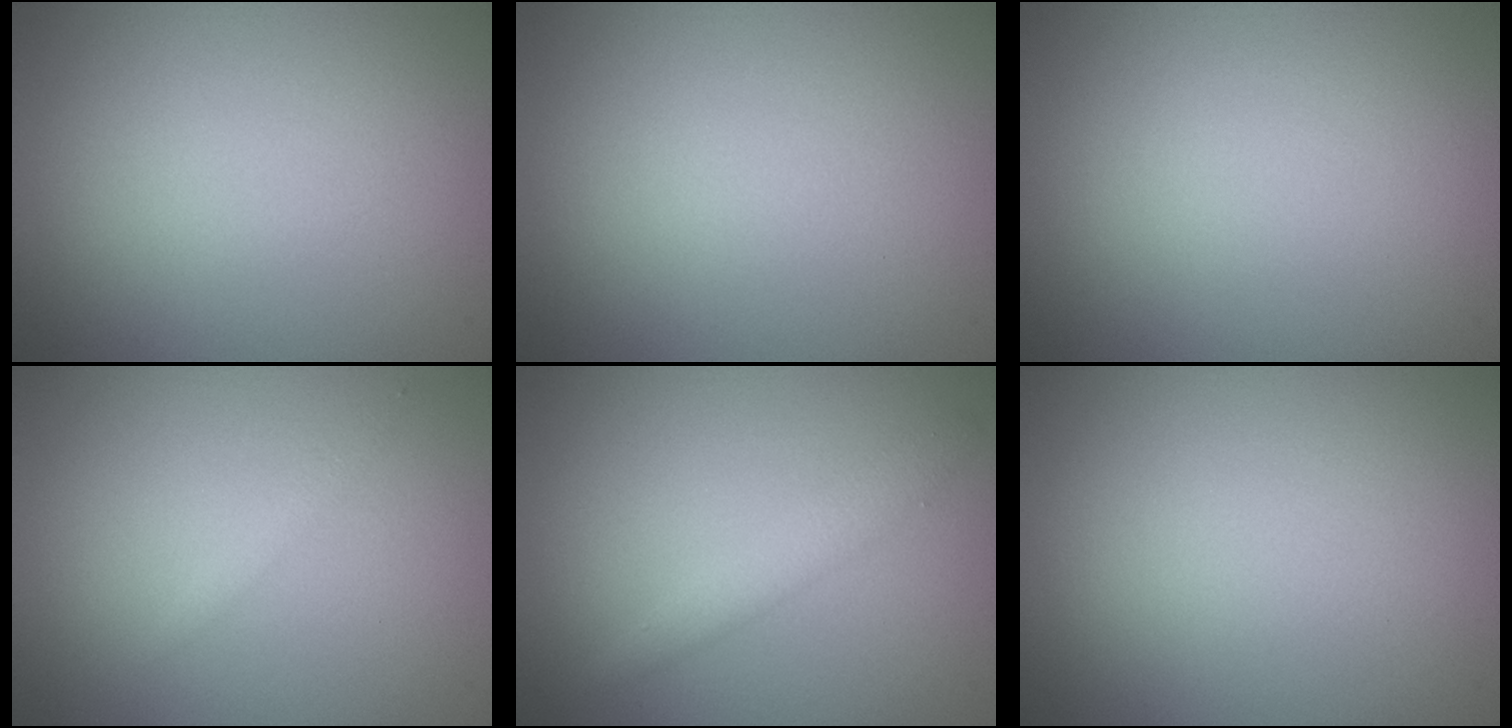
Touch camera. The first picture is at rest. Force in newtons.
{"total": 0.0}
{"total": 0.0}
{"total": 0.7, "press": 0.7, "slide": 0.0}
{"total": 2.9, "press": 2.9, "slide": 0.4}
{"total": 0.0}